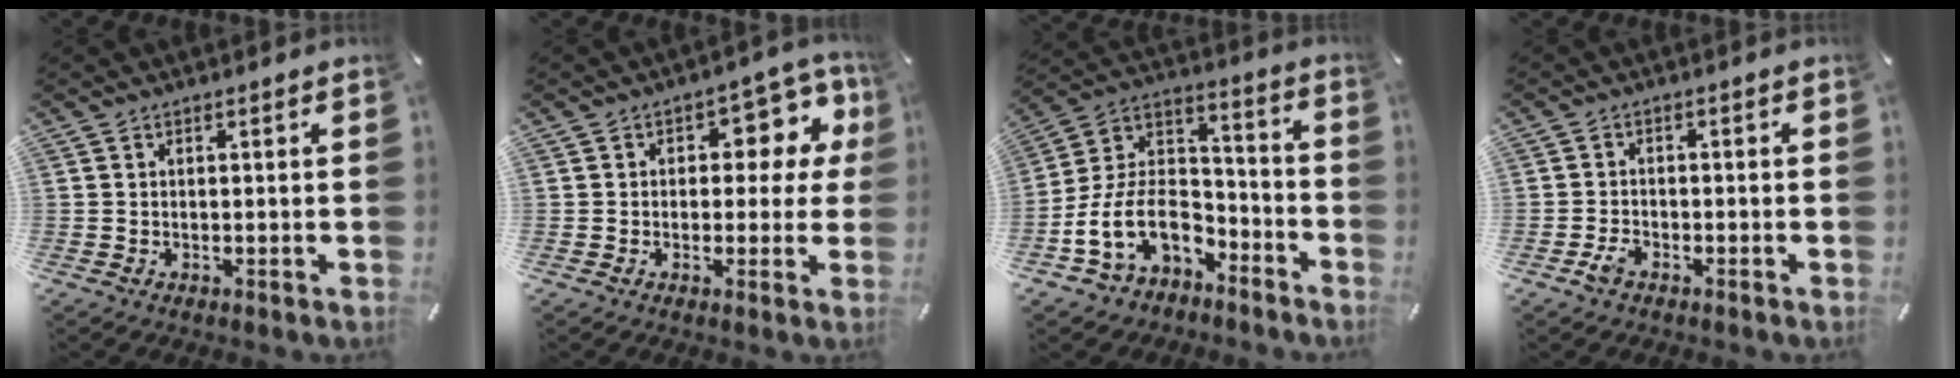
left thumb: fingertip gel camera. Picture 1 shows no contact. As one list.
[{"total": 9.6, "force": [2.8, 6.0, 7.0], "torque": [-0.084, -0.012, 0.043]}, {"total": 15.0, "force": [-6.8, 10.4, 8.5], "torque": [-0.191, 0.023, -0.117]}, {"total": 3.1, "force": [-1.8, 2.1, 1.4], "torque": [-0.031, 0.007, -0.036]}]